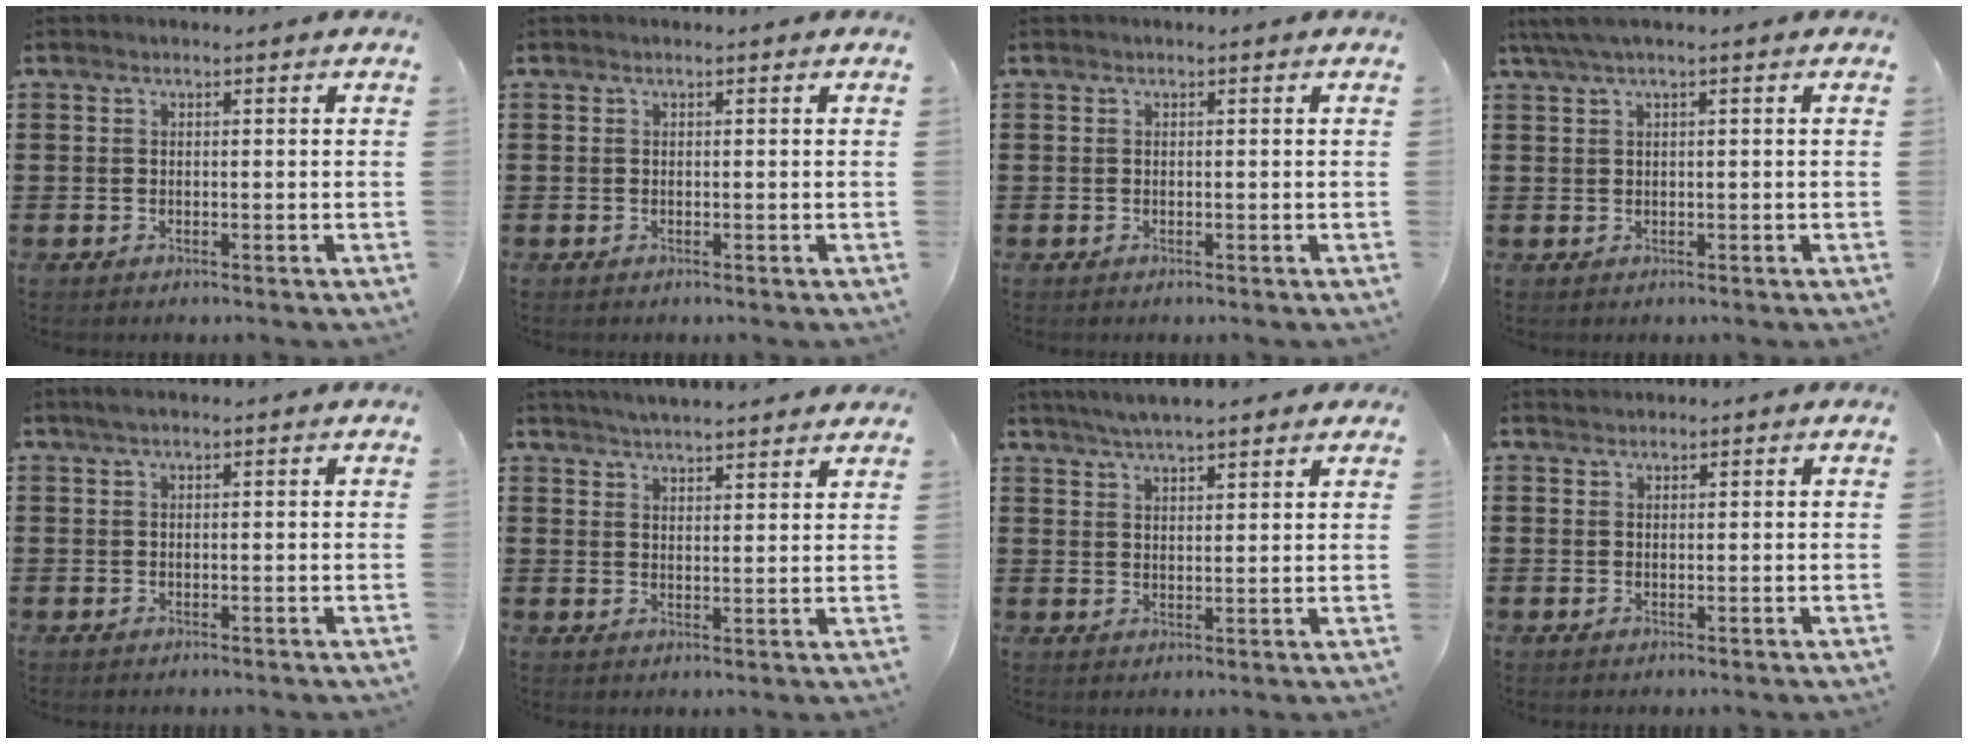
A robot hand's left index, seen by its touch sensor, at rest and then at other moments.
{"total": 0.0}
{"total": 0.0}
{"total": 2.0, "force": [0.7, 0.1, 1.9], "torque": [-0.042, -0.004, 0.010]}
{"total": 1.1, "force": [0.6, 0.2, 0.9], "torque": [-0.018, 0.002, 0.010]}
{"total": 3.5, "force": [3.5, -0.2, 0.4], "torque": [-0.019, -0.012, 0.063]}
{"total": 4.3, "force": [3.8, 0.4, 1.9], "torque": [-0.046, -0.004, 0.068]}
{"total": 0.8, "force": [0.8, 0.2, 0.0], "torque": [-0.002, -0.001, 0.017]}